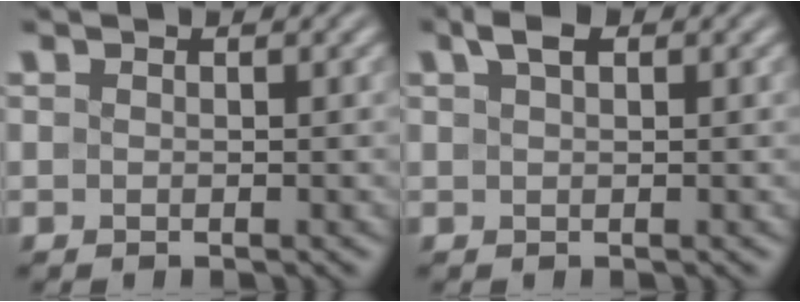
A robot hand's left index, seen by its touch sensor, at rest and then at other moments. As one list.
[{"total": 1.8, "force": [1.0, 0.7, 1.2], "torque": [-0.022, 0.008, 0.018]}]